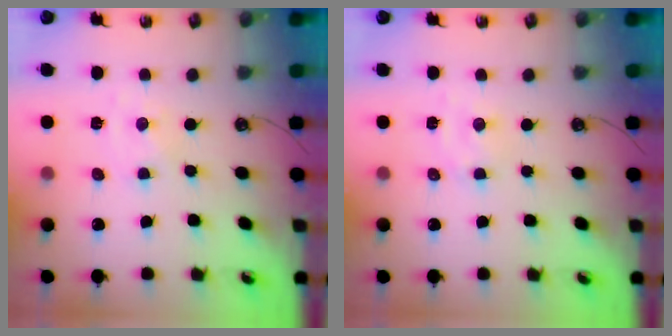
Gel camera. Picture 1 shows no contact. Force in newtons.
{"total": 2.3, "press": 2.3, "slide": 0.5}